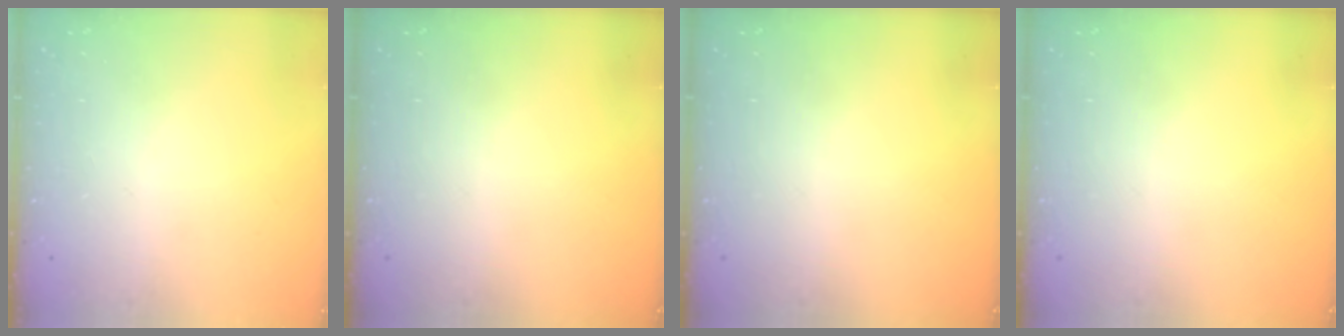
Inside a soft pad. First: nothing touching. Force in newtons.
{"total": 0.0}
{"total": 0.0}
{"total": 0.0}